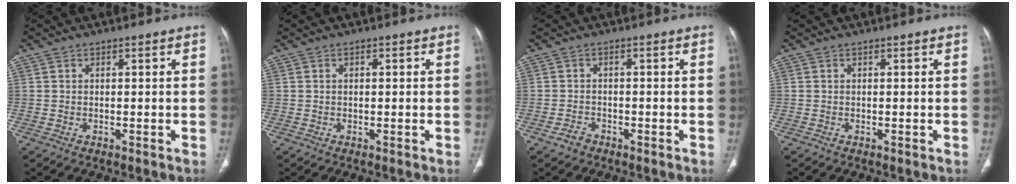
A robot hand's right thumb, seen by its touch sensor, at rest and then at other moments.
{"total": 0.8, "force": [0.1, 0.4, 0.7], "torque": [-0.018, 0.006, 0.004]}
{"total": 2.0, "force": [-1.4, 1.3, 0.5], "torque": [-0.013, 0.009, -0.024]}
{"total": 0.0}